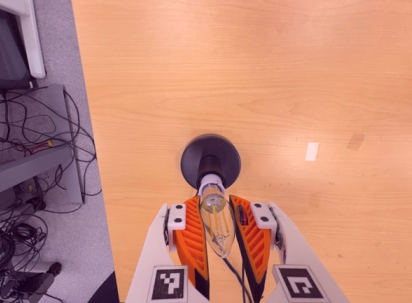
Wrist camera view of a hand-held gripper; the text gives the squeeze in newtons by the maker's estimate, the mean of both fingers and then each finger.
{"total": 18.0, "left": 19.0, "right": 17.1}